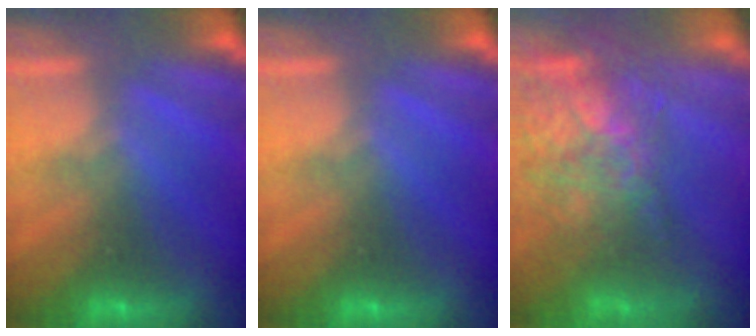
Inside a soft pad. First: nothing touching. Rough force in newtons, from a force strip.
{"total": 0.0}
{"total": 10.5}